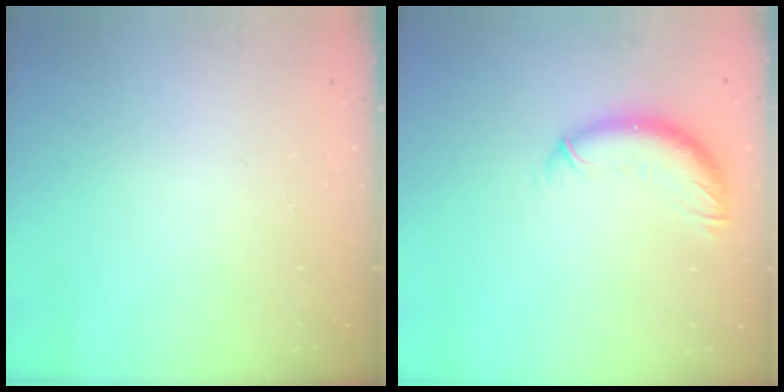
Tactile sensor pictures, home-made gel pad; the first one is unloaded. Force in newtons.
{"total": 10.3, "press": 10.2, "slide": 1.4}